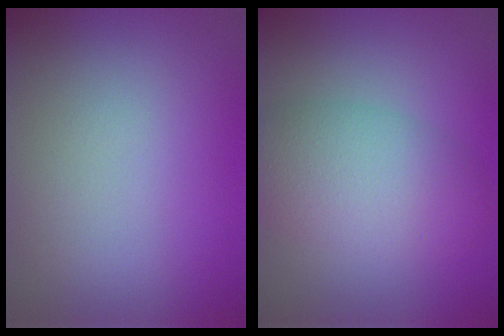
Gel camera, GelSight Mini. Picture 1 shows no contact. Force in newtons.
{"total": 6.3, "press": 6.3, "slide": 0.1}